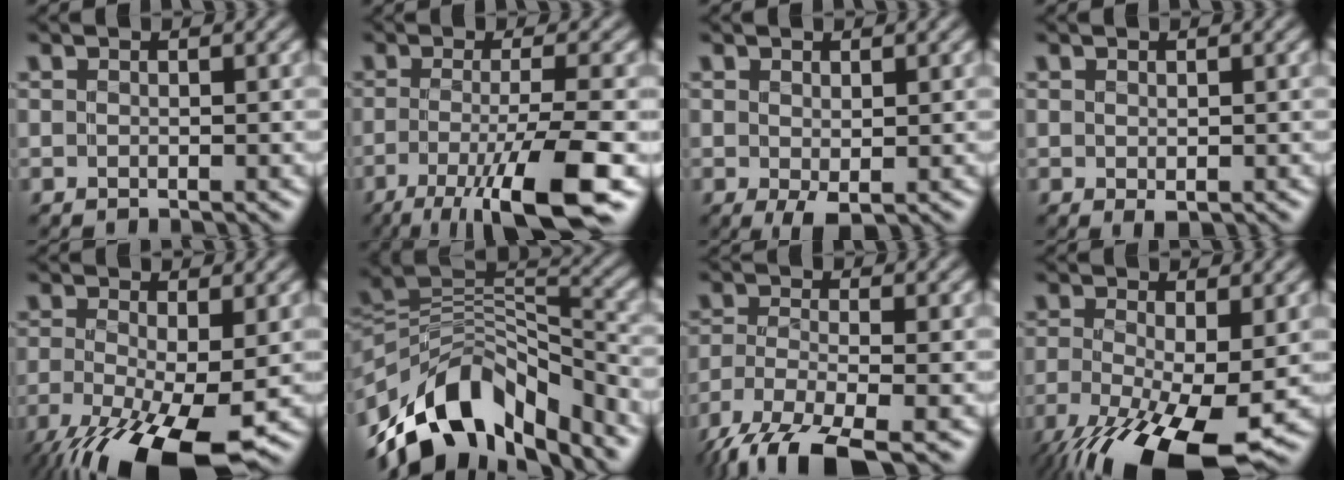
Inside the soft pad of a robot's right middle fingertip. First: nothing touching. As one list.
[{"total": 8.5, "force": [-4.4, 1.9, 7.0], "torque": [-0.117, -0.007, -0.080]}, {"total": 1.2, "force": [-0.2, 0.8, 0.9], "torque": [-0.021, -0.003, 0.000]}, {"total": 0.6, "force": [-0.1, 0.5, 0.3], "torque": [-0.006, -0.002, 0.001]}, {"total": 11.8, "force": [-5.7, 4.0, 9.5], "torque": [-0.187, -0.039, -0.096]}, {"total": 11.9, "force": [-7.9, 6.1, 6.5], "torque": [-0.120, 0.023, -0.155]}, {"total": 8.6, "force": [-6.4, 2.4, 5.2], "torque": [-0.119, -0.017, -0.122]}, {"total": 13.2, "force": [-6.0, 4.7, 10.7], "torque": [-0.206, -0.040, -0.099]}]